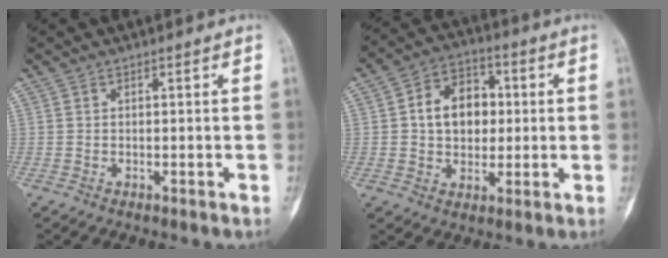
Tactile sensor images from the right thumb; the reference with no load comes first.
{"total": 11.8, "force": [1.2, 8.8, 7.8], "torque": [-0.081, 0.015, 0.016]}